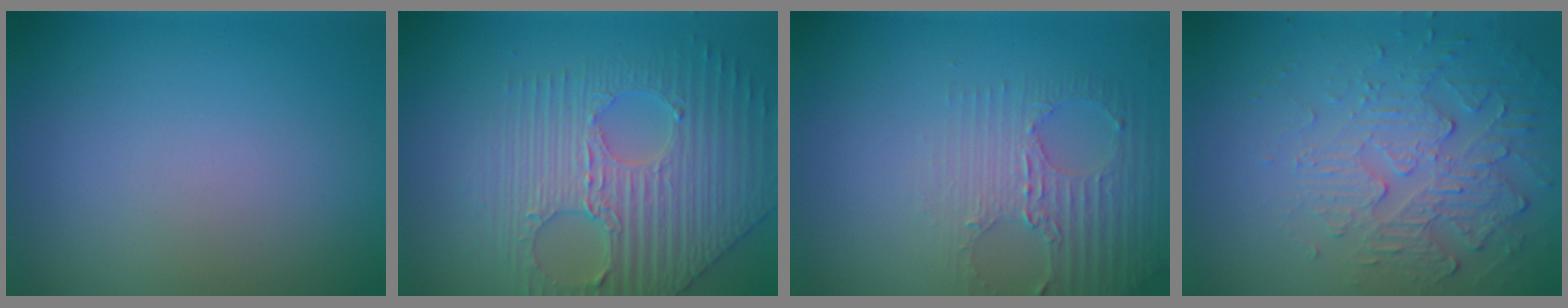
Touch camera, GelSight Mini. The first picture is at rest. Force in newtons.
{"total": 5.3, "press": 5.0, "slide": 1.9}
{"total": 2.8, "press": 2.5, "slide": 1.3}
{"total": 4.9, "press": 3.3, "slide": 3.6}